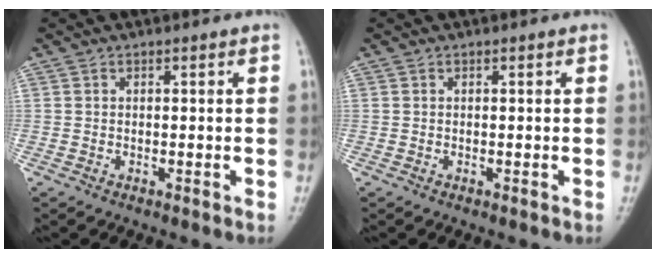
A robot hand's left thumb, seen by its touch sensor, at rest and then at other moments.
{"total": 0.0}